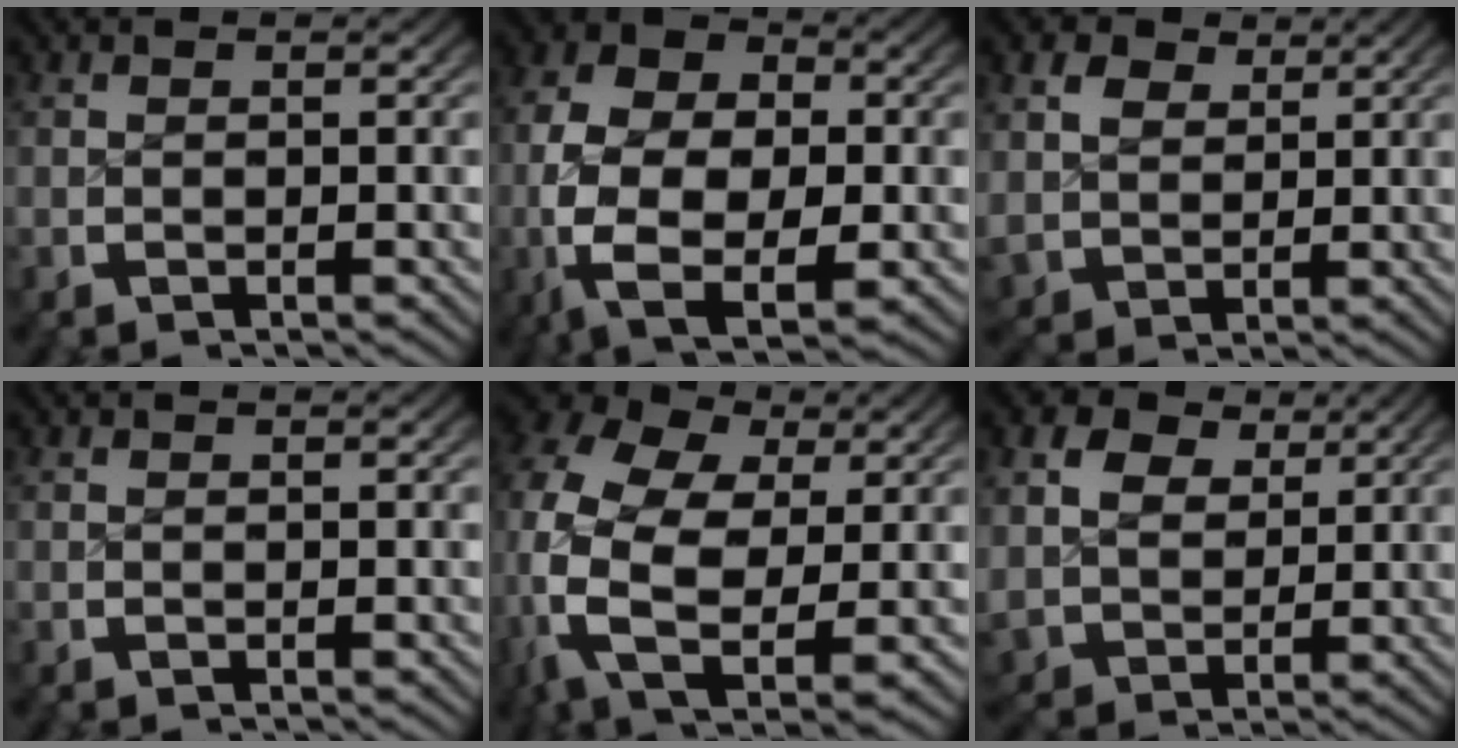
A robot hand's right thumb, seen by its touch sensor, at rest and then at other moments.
{"total": 12.6, "force": [-2.3, 8.5, 9.0], "torque": [-0.210, -0.054, -0.017]}
{"total": 4.9, "force": [1.9, 4.1, 2.0], "torque": [-0.045, -0.015, 0.043]}
{"total": 0.0}
{"total": 14.3, "force": [0.4, 10.0, 10.2], "torque": [-0.242, -0.054, 0.017]}
{"total": 7.2, "force": [2.0, 6.0, 3.4], "torque": [-0.090, -0.032, 0.049]}